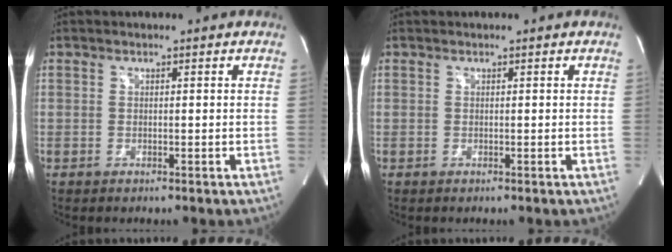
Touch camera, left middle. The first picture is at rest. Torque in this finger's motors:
{"motor_torque": [0.03, 0.11, -0.08, 0.00]}